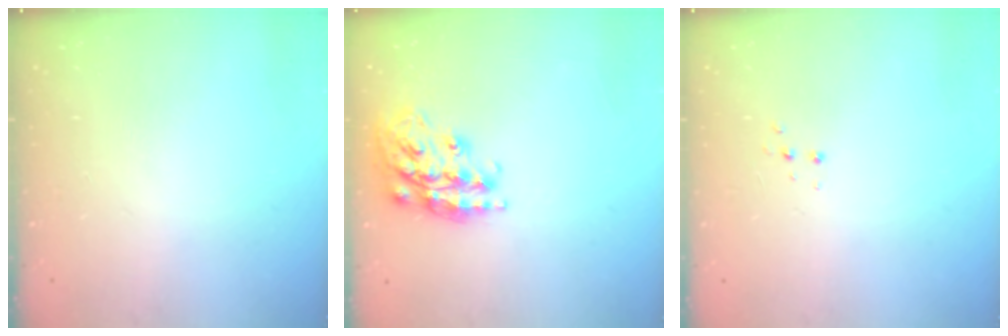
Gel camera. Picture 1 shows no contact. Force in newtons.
{"total": 18.0, "press": 17.9, "slide": 1.1}
{"total": 2.7, "press": 2.7, "slide": 0.5}